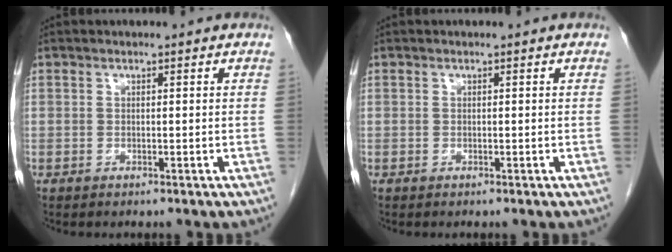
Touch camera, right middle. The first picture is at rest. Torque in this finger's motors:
{"motor_torque": [0.00, 0.00, 0.00, -0.01]}